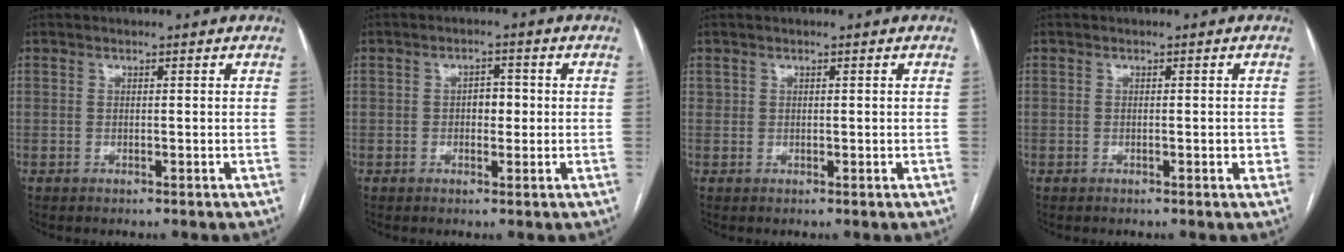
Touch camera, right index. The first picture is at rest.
{"total": 2.8, "force": [-0.1, 1.6, 2.3], "torque": [-0.030, 0.007, -0.001]}
{"total": 0.7, "force": [0.4, 0.5, 0.1], "torque": [0.003, 0.003, 0.007]}
{"total": 1.5, "force": [-0.2, 0.7, 1.3], "torque": [-0.016, 0.000, -0.001]}